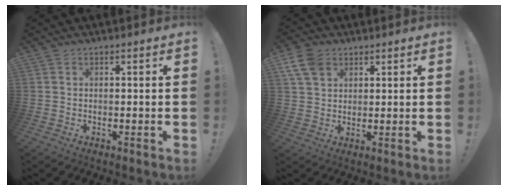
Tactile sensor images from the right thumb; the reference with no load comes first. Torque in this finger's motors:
{"motor_torque": [0.02, 0.04, 0.33, 0.26, 0.00]}